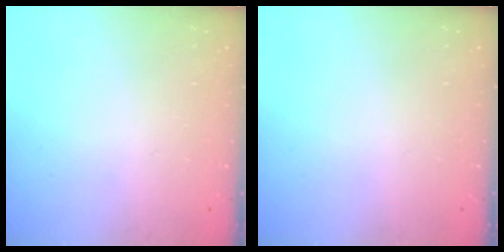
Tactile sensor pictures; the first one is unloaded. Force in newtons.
{"total": 0.0}